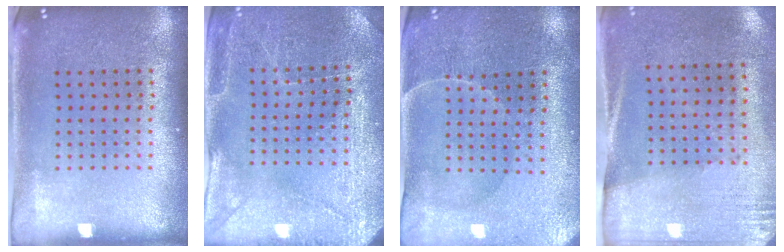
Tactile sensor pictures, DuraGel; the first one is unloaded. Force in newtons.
{"total": 2.9, "press": 2.9, "slide": 0.2}
{"total": 0.6, "press": 0.5, "slide": 0.4}
{"total": 2.7, "press": 2.4, "slide": 1.3}